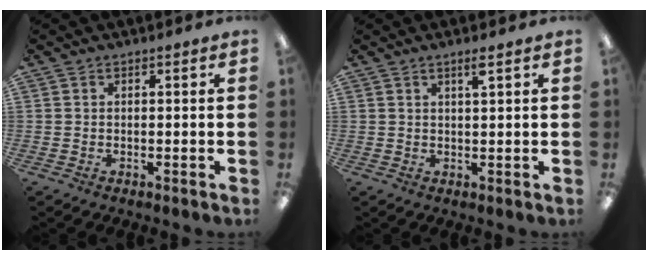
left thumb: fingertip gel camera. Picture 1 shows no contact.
{"total": 2.4, "force": [1.6, 0.0, 1.7], "torque": [-0.038, -0.001, 0.028]}